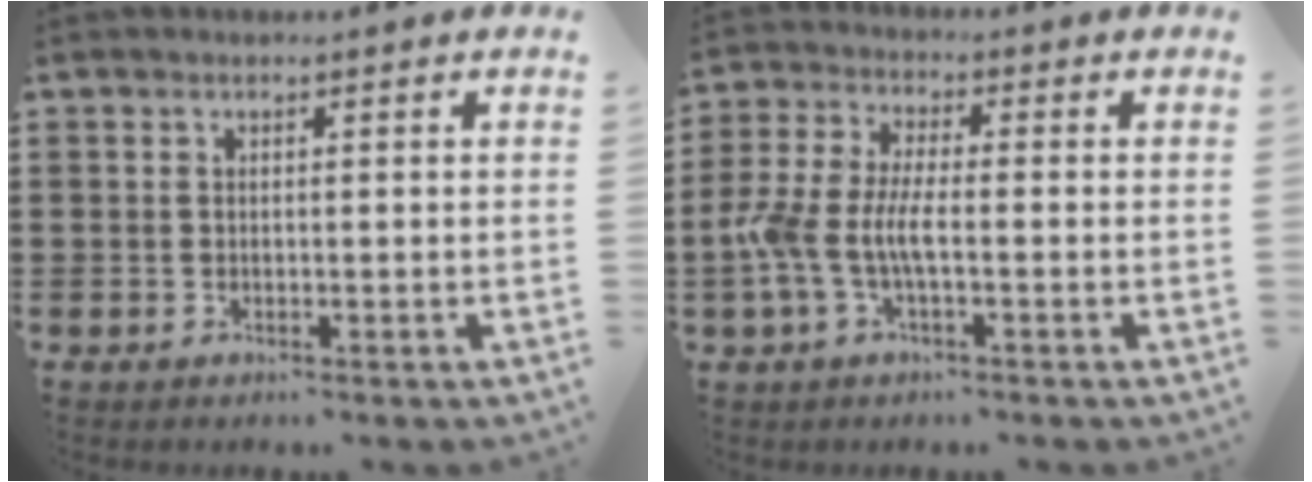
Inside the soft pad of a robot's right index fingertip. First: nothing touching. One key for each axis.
{"total": 6.4, "fx": -1.9, "fy": 2.3, "fz": 5.6, "tx": -0.153, "ty": -0.015, "tz": -0.049}